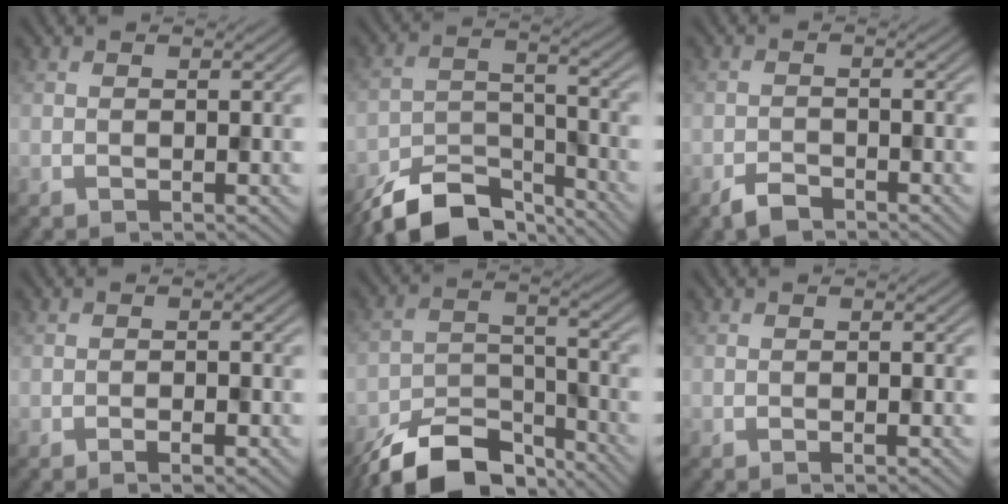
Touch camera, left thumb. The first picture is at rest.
{"total": 10.4, "force": [-8.5, 3.8, 4.5], "torque": [-0.080, -0.006, -0.161]}
{"total": 2.4, "force": [-2.0, 1.0, 1.0], "torque": [-0.018, -0.001, -0.042]}
{"total": 1.7, "force": [-1.0, 0.5, 1.3], "torque": [-0.018, 0.001, -0.015]}
{"total": 11.8, "force": [-9.5, 4.7, 5.2], "torque": [-0.095, -0.011, -0.170]}
{"total": 0.5, "force": [-0.3, 0.1, 0.4], "torque": [-0.006, 0.000, -0.004]}